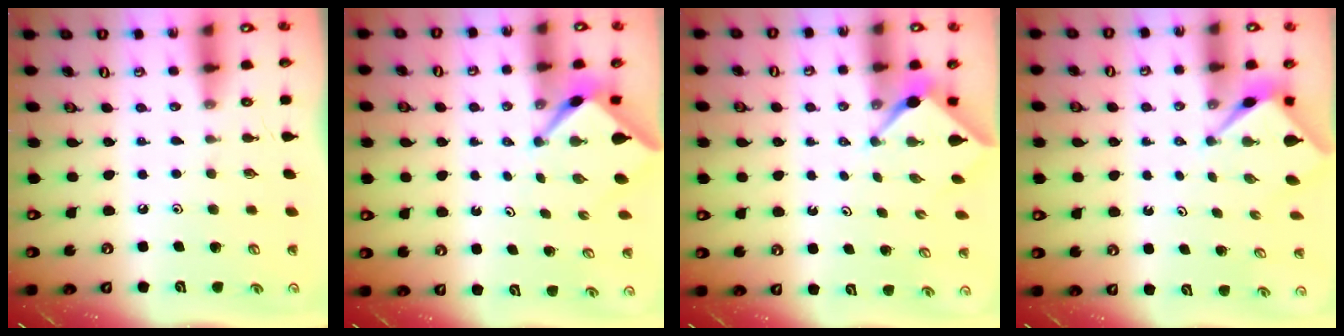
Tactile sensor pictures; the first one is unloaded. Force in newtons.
{"total": 2.8, "press": 2.8, "slide": 0.3}
{"total": 2.4, "press": 2.4, "slide": 0.2}
{"total": 2.6, "press": 2.6, "slide": 0.0}